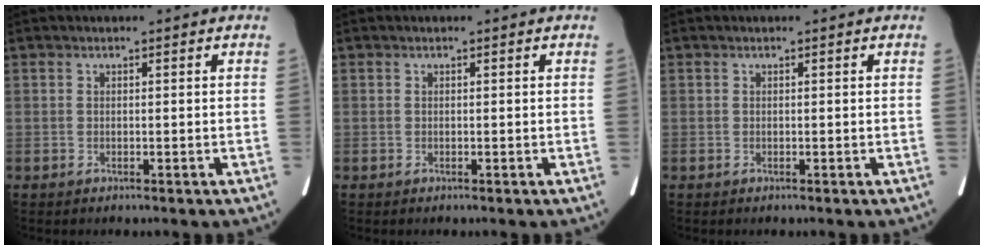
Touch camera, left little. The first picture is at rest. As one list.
[{"total": 0.0}, {"total": 0.0}]